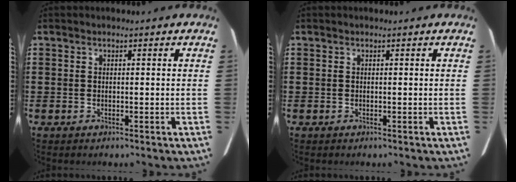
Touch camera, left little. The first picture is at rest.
{"total": 0.0}